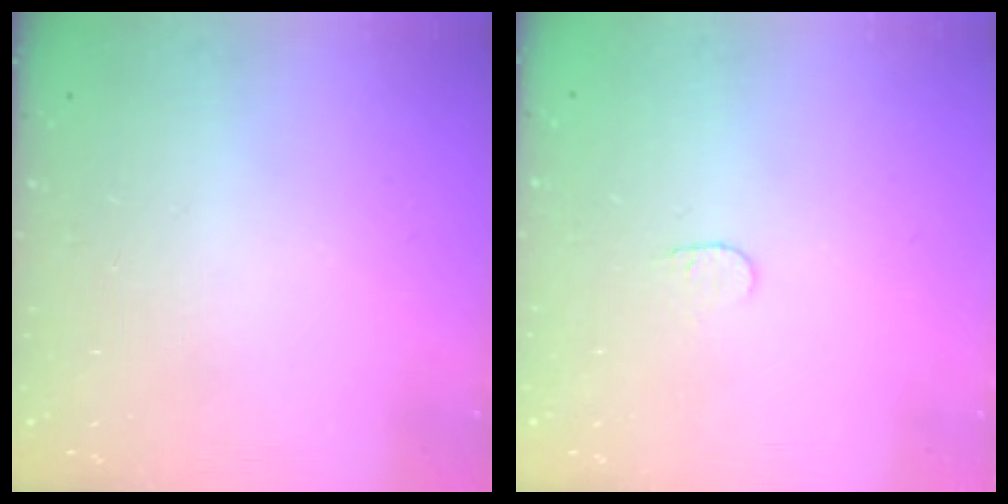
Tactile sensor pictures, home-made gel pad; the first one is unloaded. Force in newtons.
{"total": 3.6, "press": 3.6, "slide": 0.3}